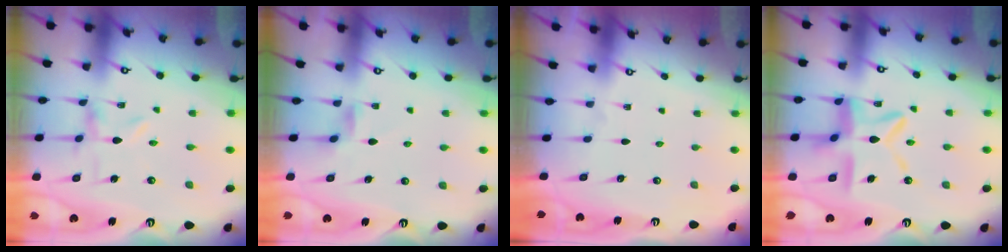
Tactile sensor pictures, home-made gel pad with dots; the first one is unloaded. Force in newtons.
{"total": 4.0, "press": 4.0, "slide": 0.5}
{"total": 0.0}
{"total": 15.0, "press": 15.0, "slide": 1.3}